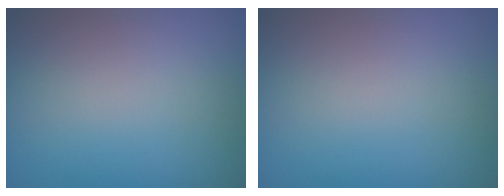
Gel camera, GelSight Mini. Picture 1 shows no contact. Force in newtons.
{"total": 0.0}